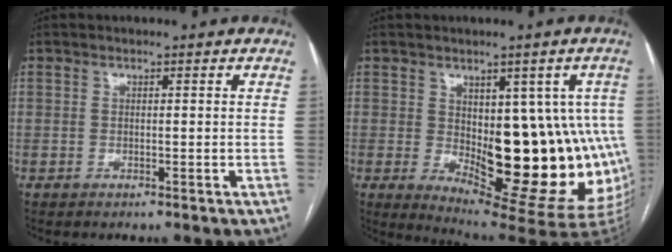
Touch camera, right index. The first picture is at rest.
{"total": 19.0, "force": [-0.9, 7.6, 17.4], "torque": [-0.169, 0.010, 0.014]}